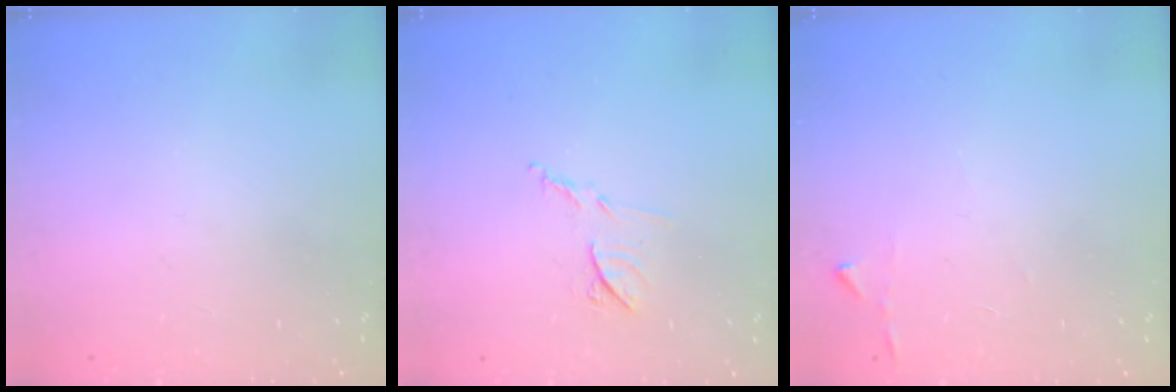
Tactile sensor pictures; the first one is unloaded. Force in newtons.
{"total": 7.7, "press": 7.7, "slide": 0.5}
{"total": 2.9, "press": 2.9, "slide": 0.3}